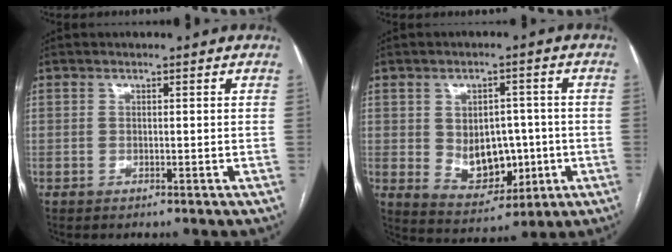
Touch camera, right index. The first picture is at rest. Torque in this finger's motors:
{"motor_torque": [0.29, -0.03, 0.35, 0.07]}